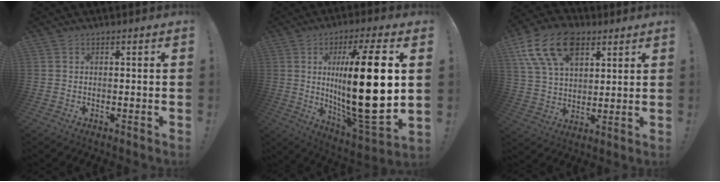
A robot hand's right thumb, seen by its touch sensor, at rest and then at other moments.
{"total": 26.0, "force": [2.8, 6.8, 25.0], "torque": [-0.440, -0.023, 0.037]}
{"total": 17.5, "force": [8.7, 11.0, 10.6], "torque": [-0.196, -0.029, 0.165]}